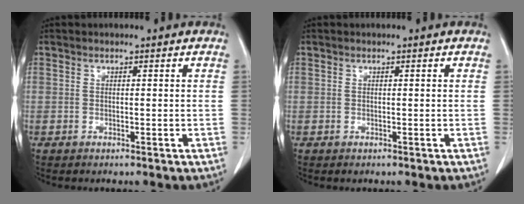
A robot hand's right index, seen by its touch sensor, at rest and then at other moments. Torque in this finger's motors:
{"motor_torque": [0.05, -0.12, 0.01, 0.00]}